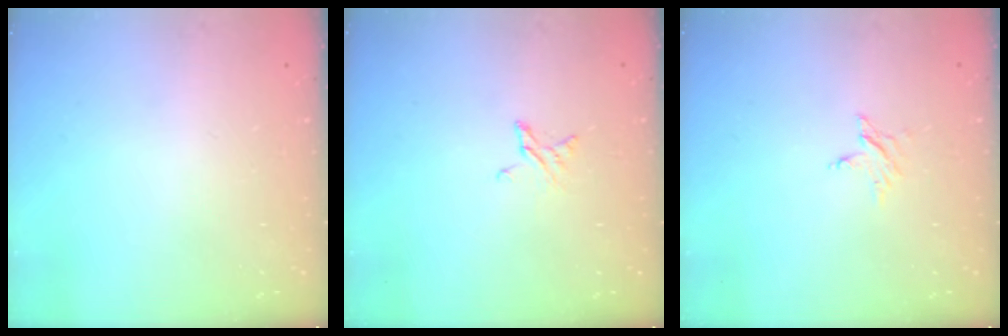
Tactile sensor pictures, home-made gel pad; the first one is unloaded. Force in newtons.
{"total": 3.0, "press": 3.0, "slide": 0.3}
{"total": 2.7, "press": 2.7, "slide": 0.3}